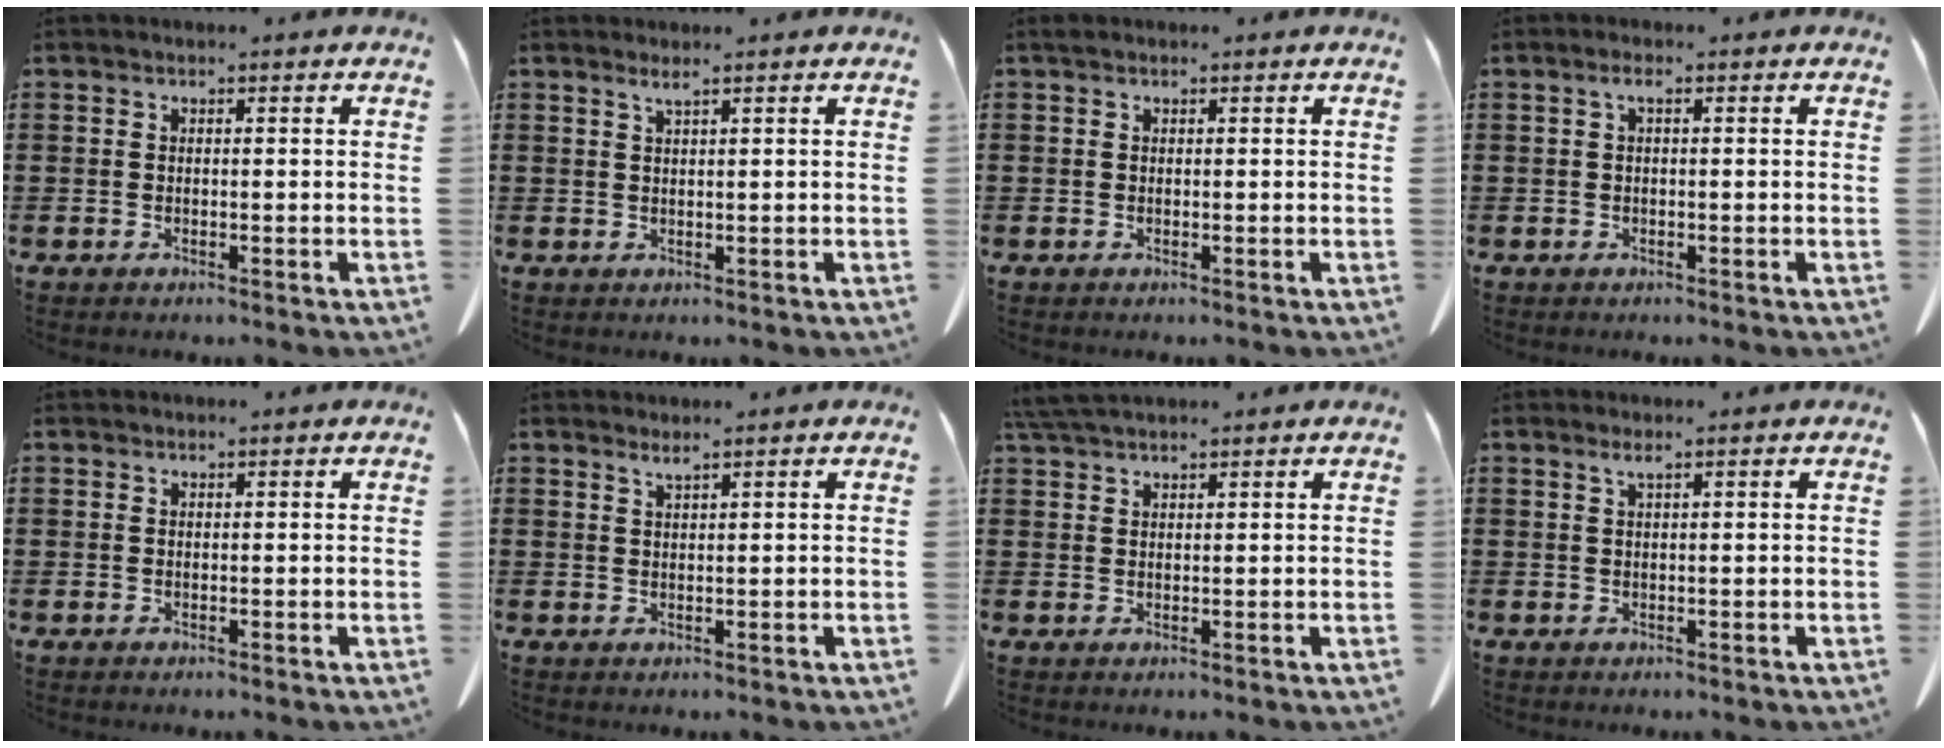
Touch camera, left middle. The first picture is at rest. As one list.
[{"total": 1.1, "force": [0.9, -0.2, 0.7], "torque": [-0.013, -0.003, 0.017]}, {"total": 0.5, "force": [0.3, 0.4, 0.1], "torque": [-0.004, 0.004, 0.005]}, {"total": 1.3, "force": [0.1, 0.3, 1.3], "torque": [-0.025, 0.001, 0.001]}, {"total": 0.0}, {"total": 1.3, "force": [1.2, -0.2, 0.5], "torque": [-0.009, -0.003, 0.023]}, {"total": 3.6, "force": [3.2, 0.5, 1.7], "torque": [-0.041, -0.002, 0.061]}, {"total": 1.0, "force": [0.6, 0.0, 0.8], "torque": [-0.016, 0.000, 0.011]}]